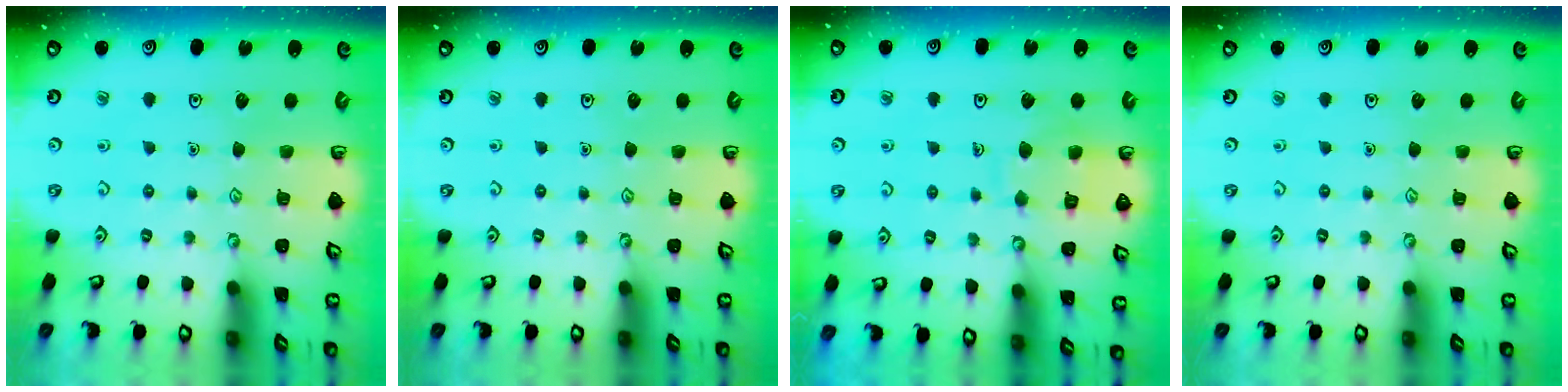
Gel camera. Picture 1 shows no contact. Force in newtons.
{"total": 0.0}
{"total": 8.0, "press": 8.0, "slide": 0.8}
{"total": 0.0}